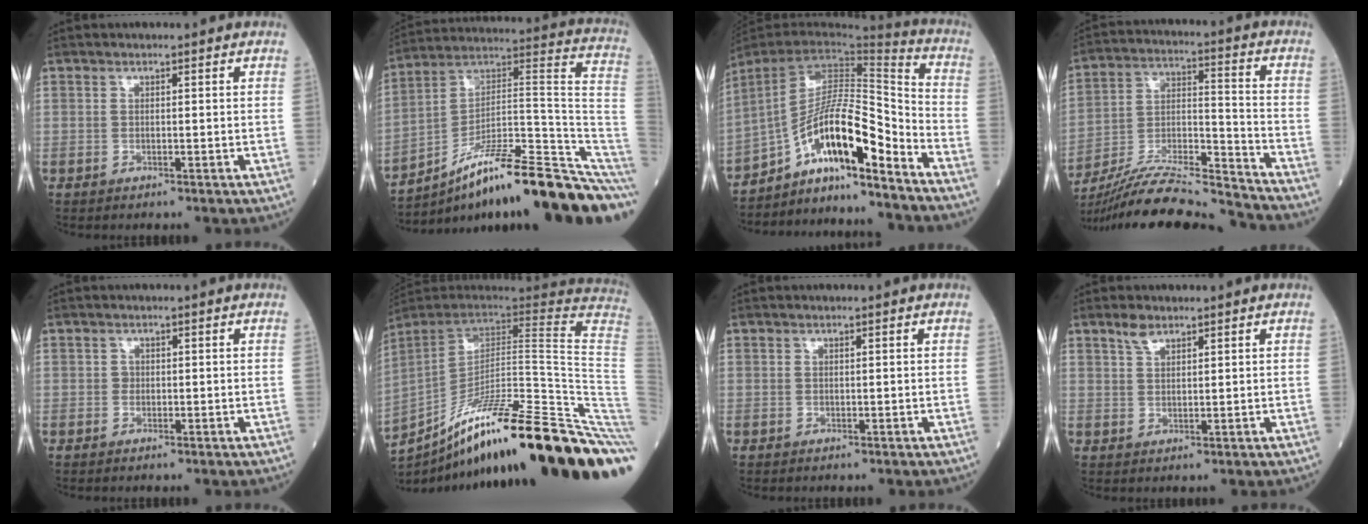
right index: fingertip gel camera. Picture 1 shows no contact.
{"total": 23.3, "force": [-14.2, 3.0, 18.2], "torque": [-0.175, 0.059, -0.224]}
{"total": 16.5, "force": [-11.8, 1.6, 11.4], "torque": [-0.208, 0.023, -0.207]}
{"total": 19.9, "force": [-18.8, -0.2, 6.5], "torque": [-0.142, -0.001, -0.321]}
{"total": 0.7, "force": [0.0, 0.6, 0.2], "torque": [0.001, 0.002, -0.001]}
{"total": 34.8, "force": [-22.5, 0.3, 26.5], "torque": [-0.256, -0.017, -0.331]}
{"total": 0.0}
{"total": 2.4, "force": [1.9, 0.9, 1.2], "torque": [-0.027, 0.005, 0.039]}